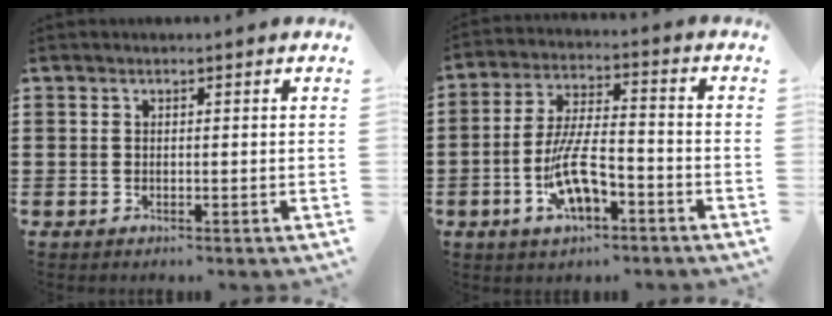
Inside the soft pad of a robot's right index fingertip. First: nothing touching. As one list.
[{"total": 9.5, "force": [-3.8, 3.7, 7.9], "torque": [-0.171, 0.001, -0.072]}]